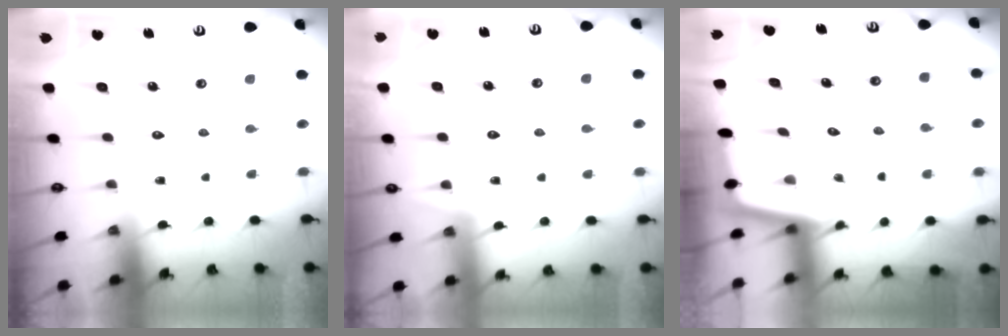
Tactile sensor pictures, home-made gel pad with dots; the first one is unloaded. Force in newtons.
{"total": 3.7, "press": 3.7, "slide": 0.5}
{"total": 2.0, "press": 2.0, "slide": 0.2}